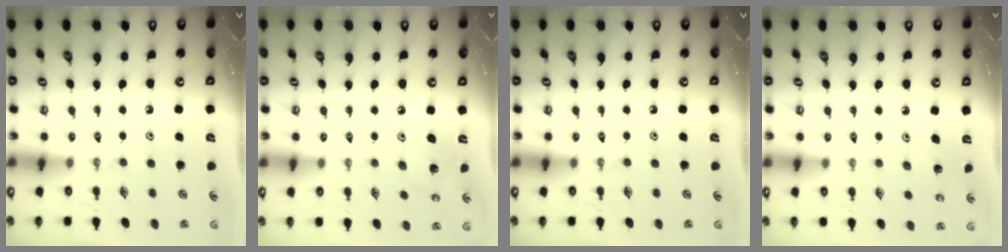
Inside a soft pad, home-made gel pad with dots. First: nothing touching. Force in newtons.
{"total": 6.5, "press": 6.5, "slide": 0.8}
{"total": 0.0}
{"total": 3.2, "press": 3.2, "slide": 0.2}